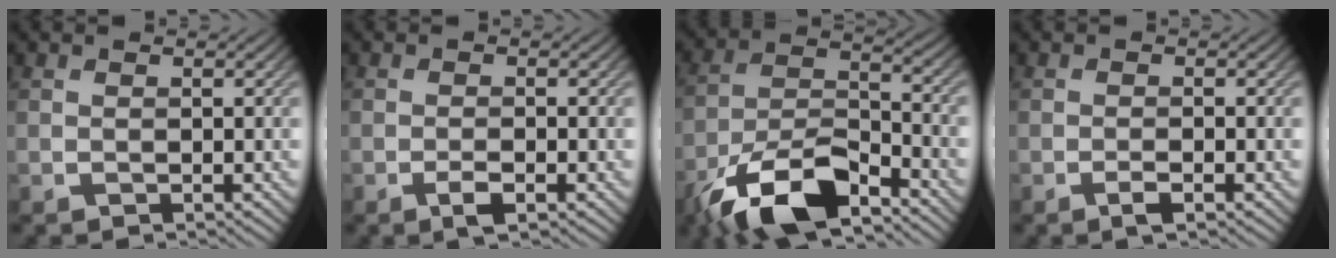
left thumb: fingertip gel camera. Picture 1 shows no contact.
{"total": 2.0, "force": [-1.1, 0.3, 1.7], "torque": [-0.030, 0.003, -0.021]}
{"total": 13.1, "force": [-9.1, 4.6, 8.2], "torque": [-0.159, -0.004, -0.188]}
{"total": 1.6, "force": [-0.9, 0.1, 1.3], "torque": [-0.022, 0.004, -0.019]}